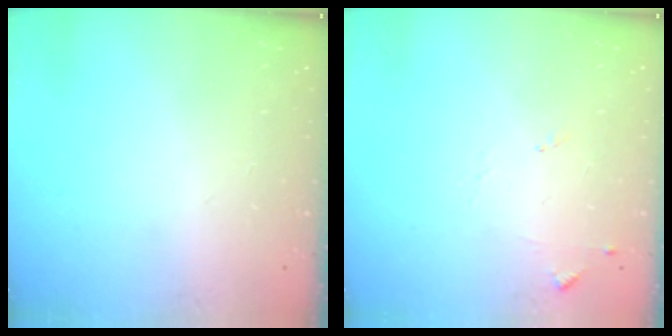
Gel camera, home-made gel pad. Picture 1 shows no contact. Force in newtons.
{"total": 6.7, "press": 6.6, "slide": 0.6}